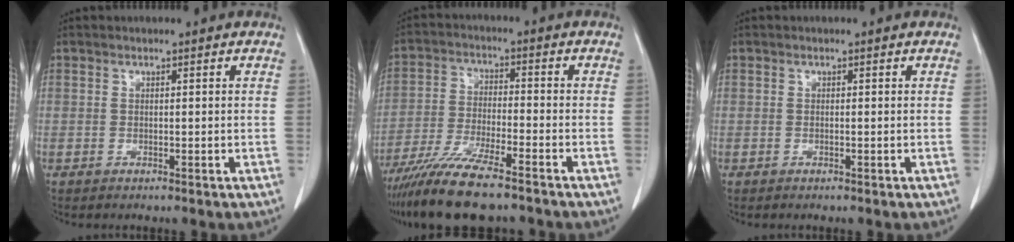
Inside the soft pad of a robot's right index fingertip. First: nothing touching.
{"total": 11.9, "force": [-9.5, 1.3, 7.2], "torque": [-0.133, -0.032, -0.165]}
{"total": 0.0}